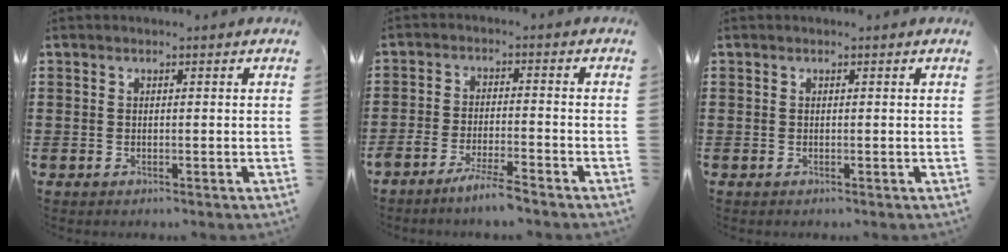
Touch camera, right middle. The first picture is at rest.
{"total": 4.3, "force": [-3.7, -0.1, 2.0], "torque": [-0.046, -0.008, -0.072]}
{"total": 0.0}